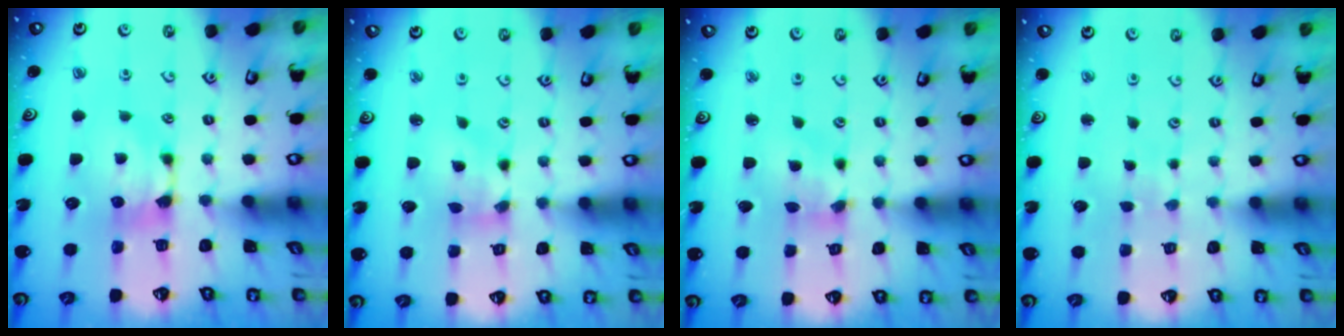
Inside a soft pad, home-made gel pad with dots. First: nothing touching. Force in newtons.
{"total": 2.1, "press": 1.6, "slide": 1.3}
{"total": 1.5, "press": 0.7, "slide": 1.3}
{"total": 5.4, "press": 5.4, "slide": 0.3}